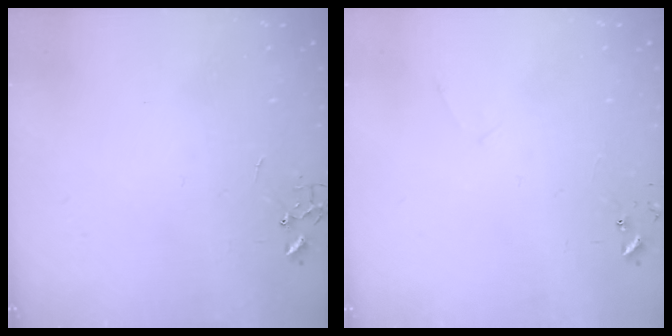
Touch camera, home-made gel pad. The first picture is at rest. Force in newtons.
{"total": 4.8, "press": 4.8, "slide": 0.5}